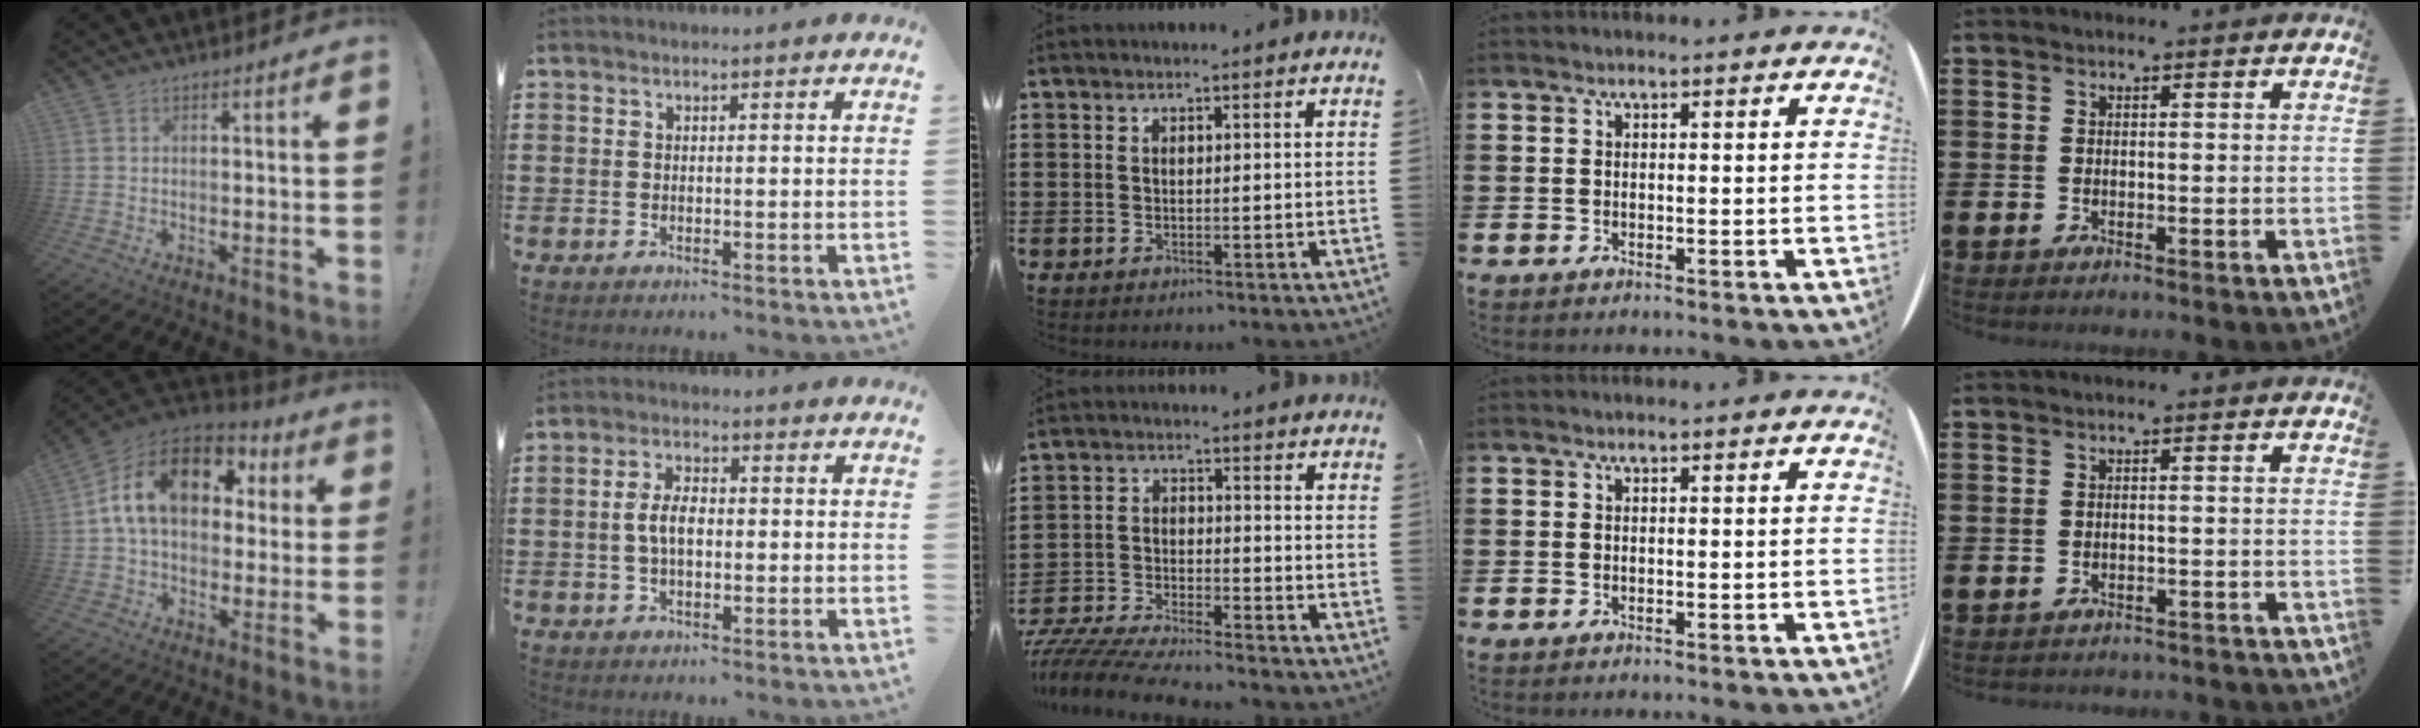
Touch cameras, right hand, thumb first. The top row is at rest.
{"thumb": {"total": 18.0, "force": [4.7, 11.9, 12.7], "torque": [-0.212, 0.004, 0.082]}, "index": {"total": 4.8, "force": [-0.2, 2.5, 4.1], "torque": [-0.094, 0.002, -0.009]}, "middle": {"total": 6.2, "force": [-6.0, 0.2, 1.3], "torque": [-0.044, -0.007, -0.125]}, "little": {"total": 1.4, "force": [-1.4, 0.0, -0.1], "torque": [-0.002, 0.003, -0.030]}}